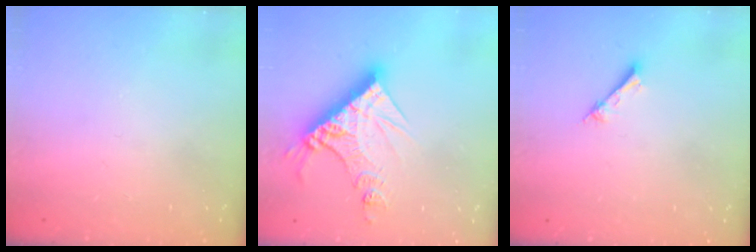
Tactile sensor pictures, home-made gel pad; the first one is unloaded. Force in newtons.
{"total": 14.5, "press": 14.4, "slide": 1.8}
{"total": 1.5, "press": 1.5, "slide": 0.2}